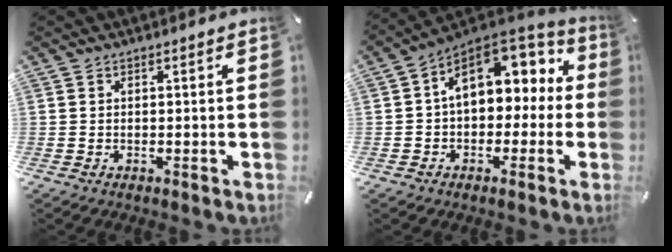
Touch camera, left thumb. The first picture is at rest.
{"total": 12.8, "force": [5.1, 8.8, 7.8], "torque": [-0.117, -0.026, 0.097]}